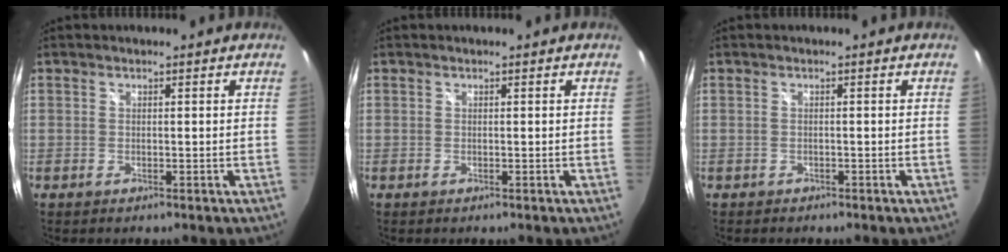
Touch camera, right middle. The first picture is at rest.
{"total": 0.0}
{"total": 0.9, "force": [-0.8, 0.4, 0.1], "torque": [-0.008, 0.001, -0.010]}